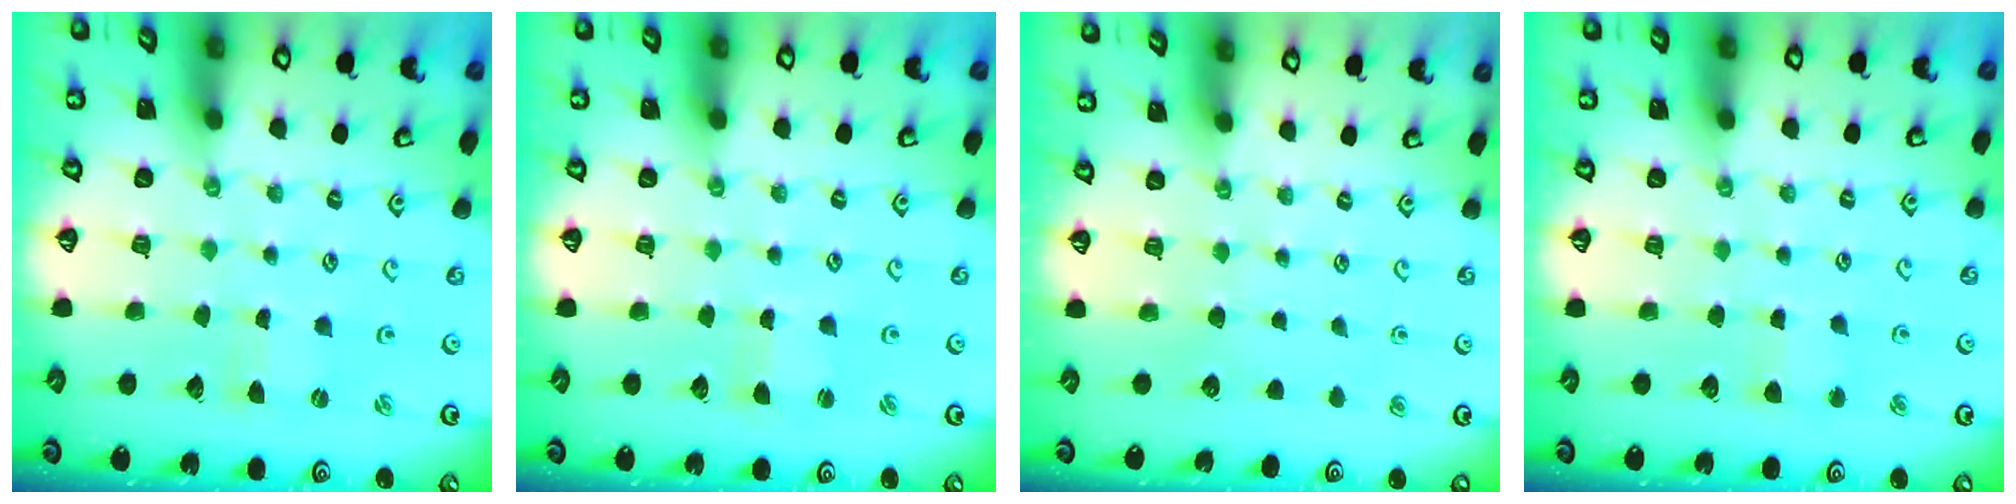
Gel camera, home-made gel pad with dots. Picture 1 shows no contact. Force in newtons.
{"total": 0.6, "press": 0.5, "slide": 0.2}
{"total": 0.0}
{"total": 3.7, "press": 3.6, "slide": 0.4}